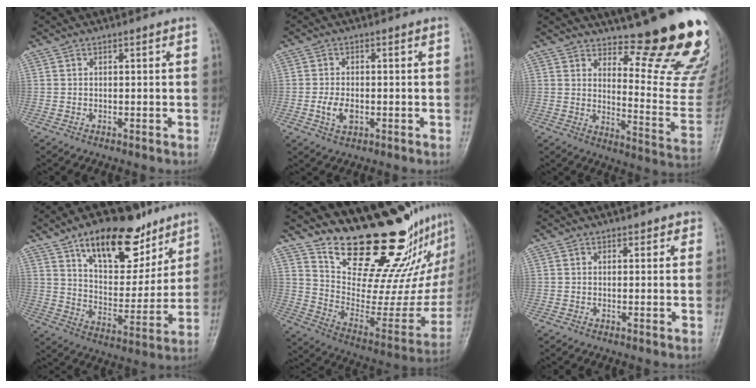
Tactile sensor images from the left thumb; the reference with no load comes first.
{"total": 3.9, "force": [-1.0, 2.4, 2.9], "torque": [-0.054, 0.002, -0.017]}
{"total": 19.0, "force": [15.9, 2.9, 10.1], "torque": [-0.098, -0.178, 0.209]}
{"total": 19.3, "force": [12.0, 9.5, 11.8], "torque": [-0.127, -0.058, 0.199]}
{"total": 24.4, "force": [19.6, 7.5, 12.4], "torque": [-0.138, -0.151, 0.303]}
{"total": 1.8, "force": [1.2, 1.3, 0.4], "torque": [0.020, -0.005, 0.009]}